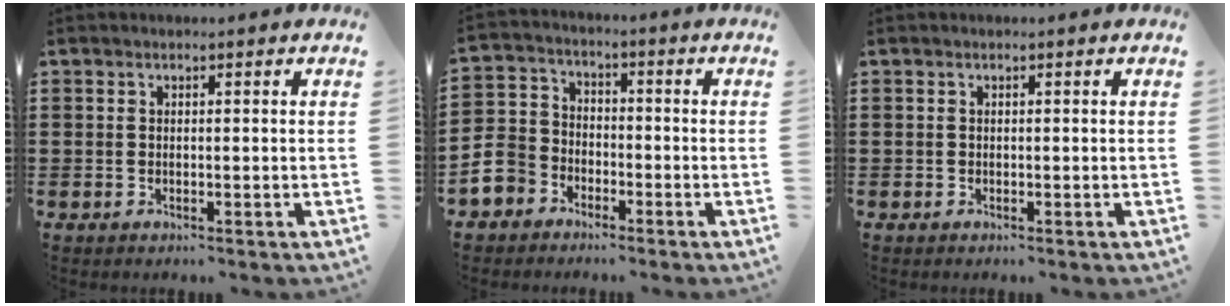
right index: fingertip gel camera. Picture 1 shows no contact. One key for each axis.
{"total": 6.5, "fx": -4.3, "fy": 4.6, "fz": 1.6, "tx": -0.078, "ty": 0.006, "tz": -0.095}
{"total": 0.0}